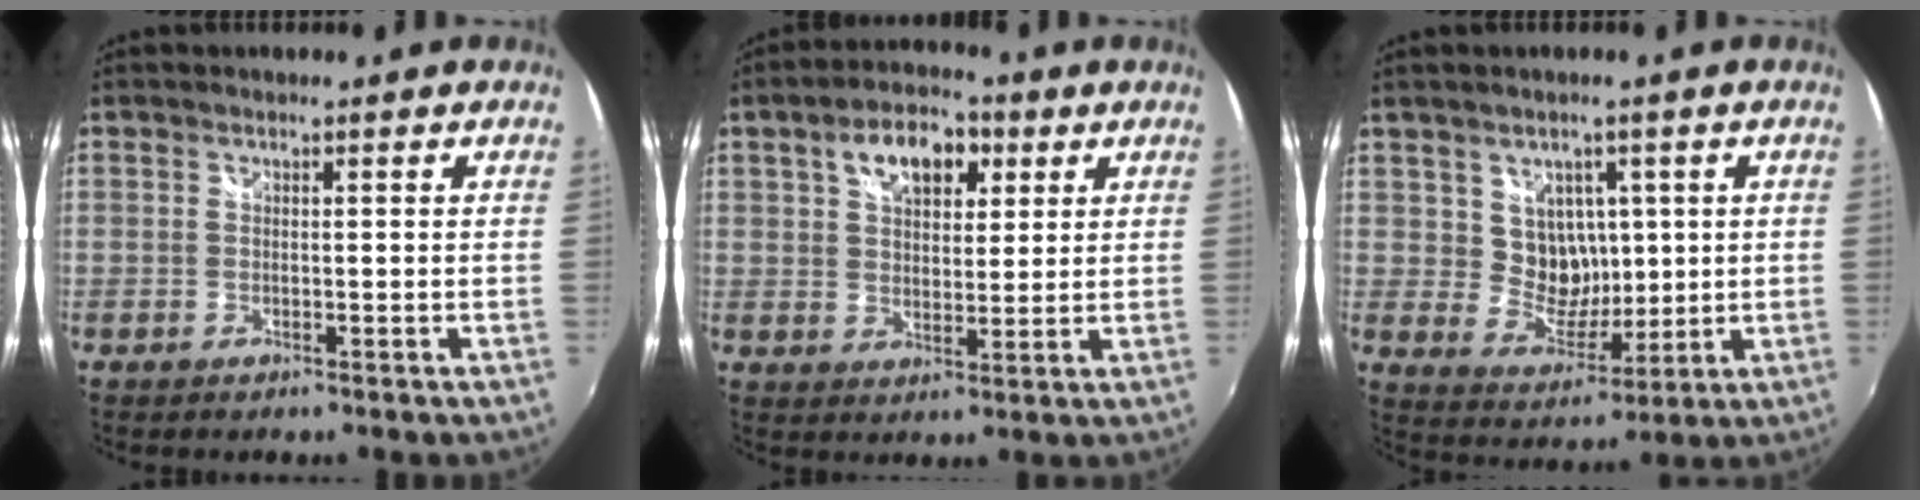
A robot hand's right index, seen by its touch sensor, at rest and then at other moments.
{"total": 10.0, "force": [4.5, 5.8, 6.7], "torque": [-0.110, 0.029, 0.074]}
{"total": 7.6, "force": [2.3, 6.8, 2.4], "torque": [-0.042, 0.002, 0.051]}